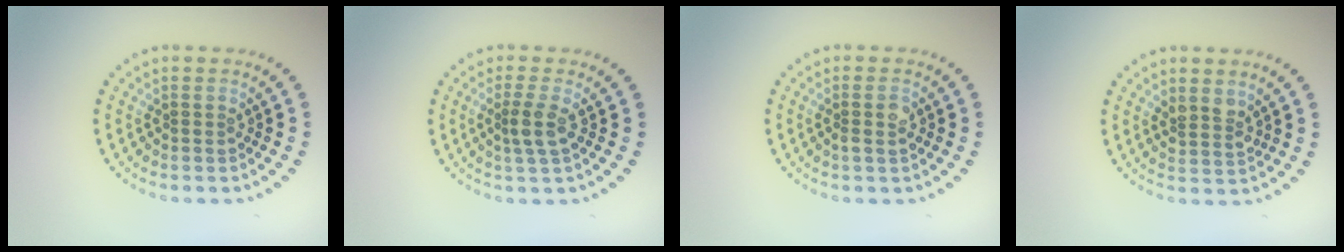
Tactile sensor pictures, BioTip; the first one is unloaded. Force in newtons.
{"total": 2.1, "press": 1.7, "slide": 1.2}
{"total": 1.5, "press": 1.5, "slide": 0.4}
{"total": 1.8, "press": 1.6, "slide": 1.0}